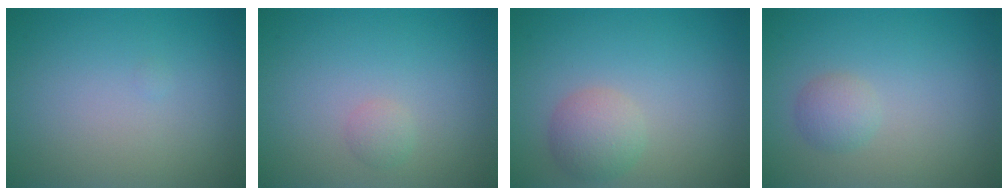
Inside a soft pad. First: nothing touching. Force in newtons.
{"total": 0.9, "press": 0.9, "slide": 0.1}
{"total": 2.7, "press": 2.7, "slide": 0.1}
{"total": 1.6, "press": 1.6, "slide": 0.0}